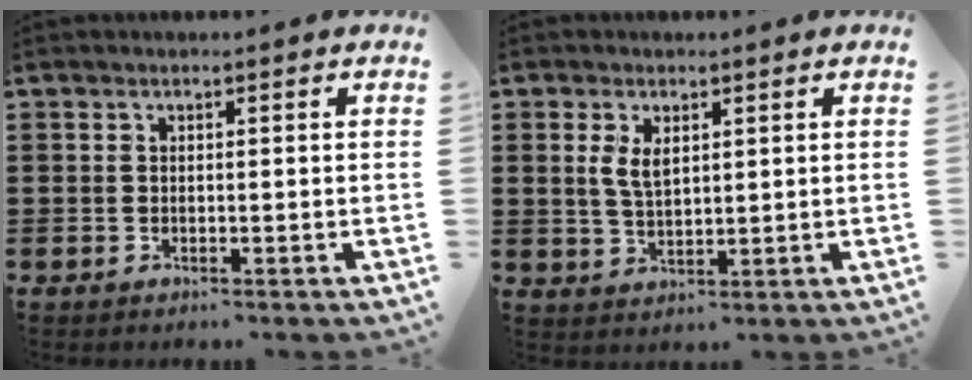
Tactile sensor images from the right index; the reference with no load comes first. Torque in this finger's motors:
{"motor_torque": [0.42, 0.41, 0.18, 0.11]}